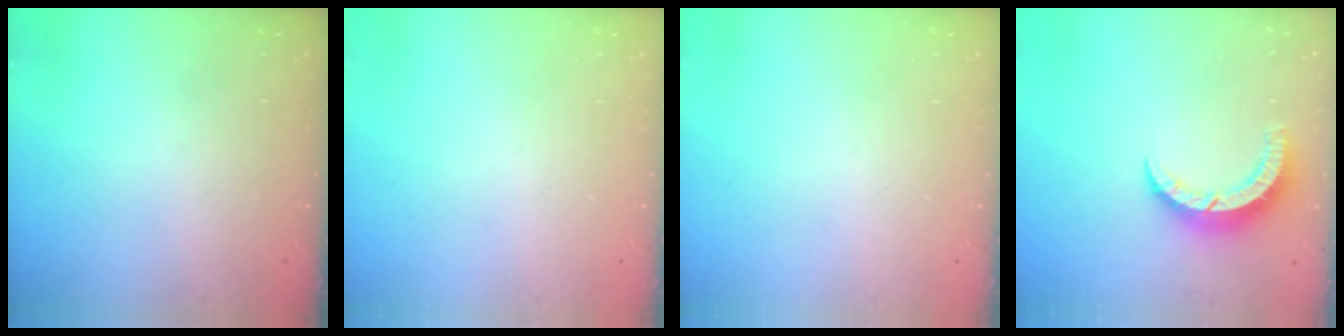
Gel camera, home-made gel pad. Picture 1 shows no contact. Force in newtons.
{"total": 0.0}
{"total": 0.0}
{"total": 7.4, "press": 7.4, "slide": 0.7}